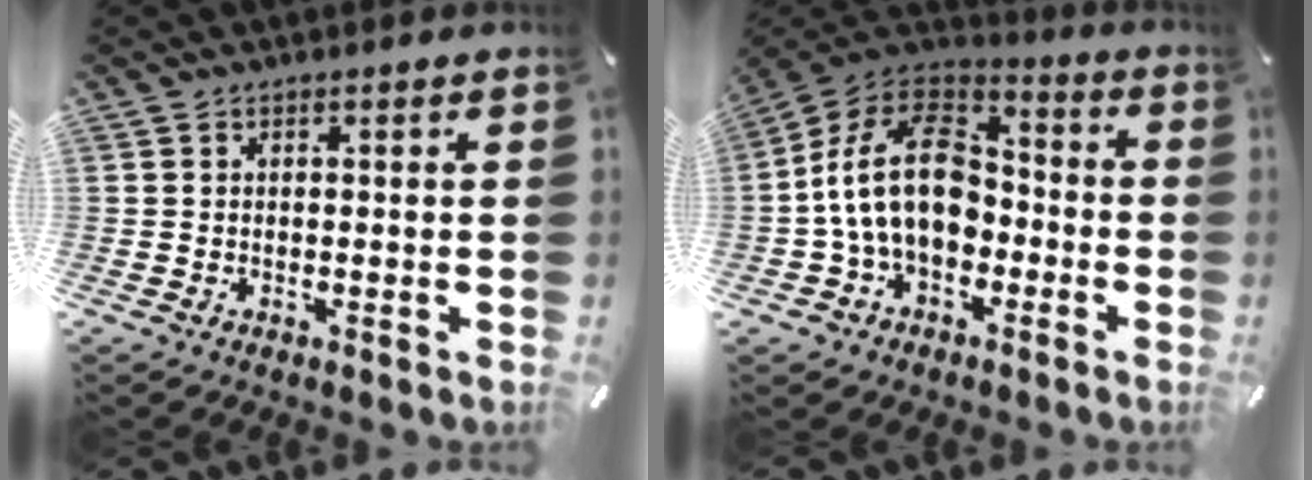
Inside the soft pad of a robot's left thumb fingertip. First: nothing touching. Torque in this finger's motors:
{"motor_torque": [0.55, 1.70, 2.15, 0.62, 0.28]}